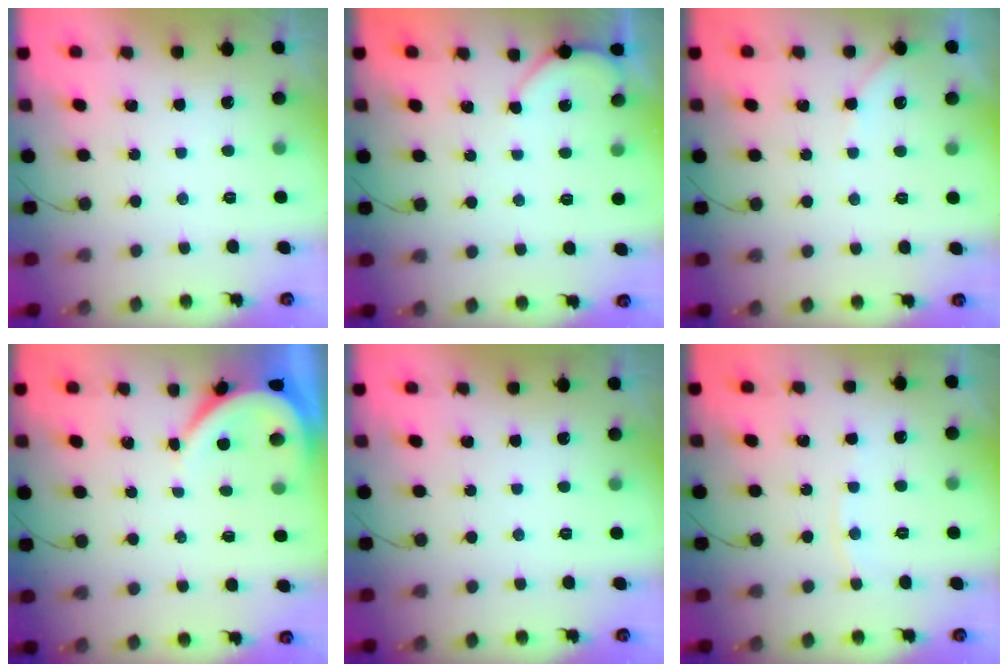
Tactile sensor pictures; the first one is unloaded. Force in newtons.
{"total": 2.3, "press": 2.2, "slide": 0.4}
{"total": 3.6, "press": 3.5, "slide": 0.5}
{"total": 3.7, "press": 3.7, "slide": 0.4}
{"total": 0.0}
{"total": 3.0, "press": 2.9, "slide": 0.4}